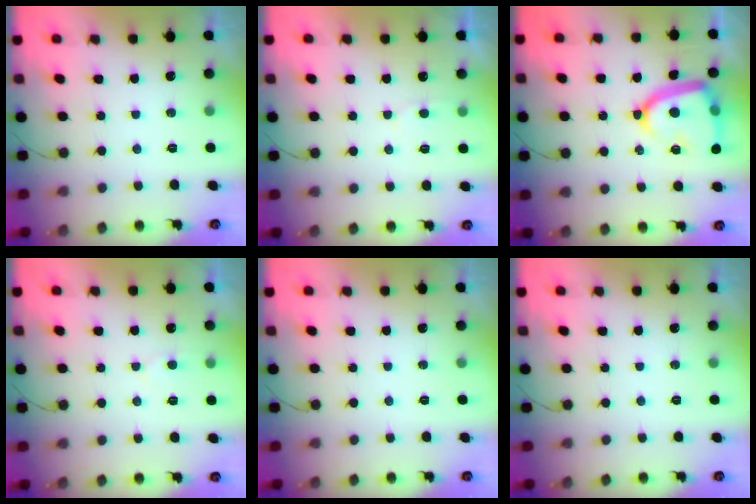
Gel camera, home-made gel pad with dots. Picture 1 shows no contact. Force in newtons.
{"total": 2.9, "press": 2.8, "slide": 0.3}
{"total": 16.1, "press": 16.1, "slide": 1.6}
{"total": 3.9, "press": 3.9, "slide": 0.3}
{"total": 0.0}
{"total": 0.0}